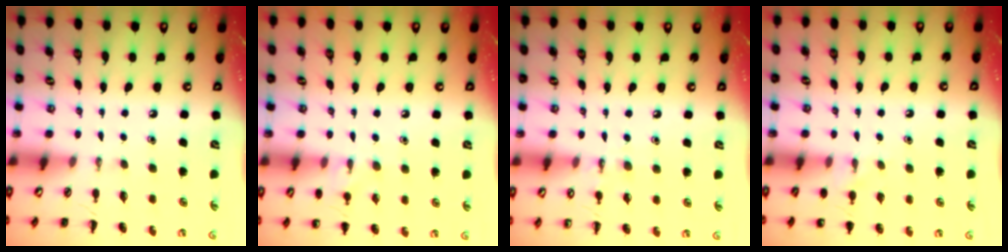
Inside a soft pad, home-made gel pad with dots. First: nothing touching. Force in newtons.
{"total": 7.7, "press": 7.3, "slide": 2.2}
{"total": 5.4, "press": 5.2, "slide": 1.5}
{"total": 6.5, "press": 6.2, "slide": 1.9}